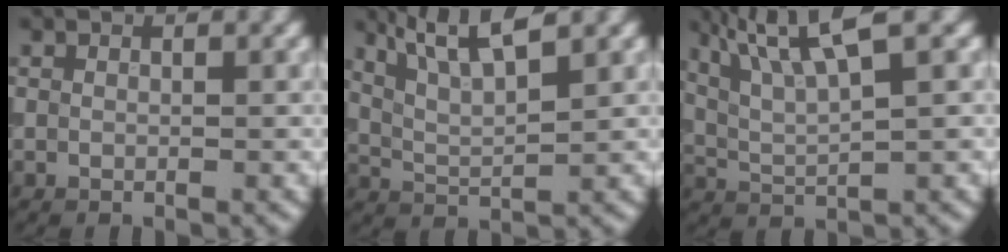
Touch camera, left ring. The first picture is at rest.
{"total": 4.9, "force": [3.1, 1.1, 3.7], "torque": [-0.072, 0.010, 0.062]}
{"total": 6.2, "force": [3.1, 1.2, 5.2], "torque": [-0.091, 0.011, 0.061]}